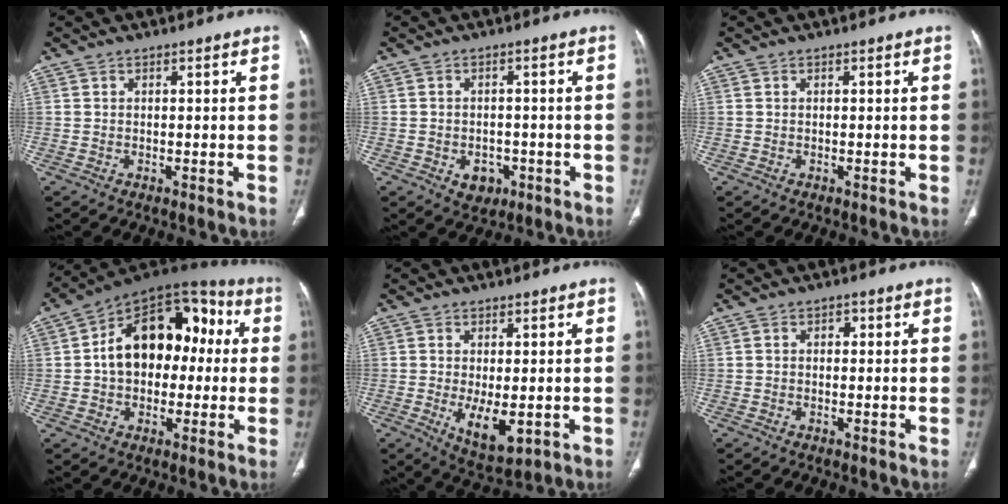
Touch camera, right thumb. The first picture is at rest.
{"total": 4.2, "force": [-1.7, 3.3, 2.0], "torque": [-0.011, 0.009, -0.013]}
{"total": 0.0}
{"total": 19.4, "force": [1.6, 12.9, 14.4], "torque": [-0.180, 0.049, 0.018]}
{"total": 7.5, "force": [-1.5, 3.4, 6.6], "torque": [-0.105, -0.019, -0.013]}
{"total": 1.3, "force": [0.1, 1.0, 0.8], "torque": [-0.003, 0.004, -0.004]}